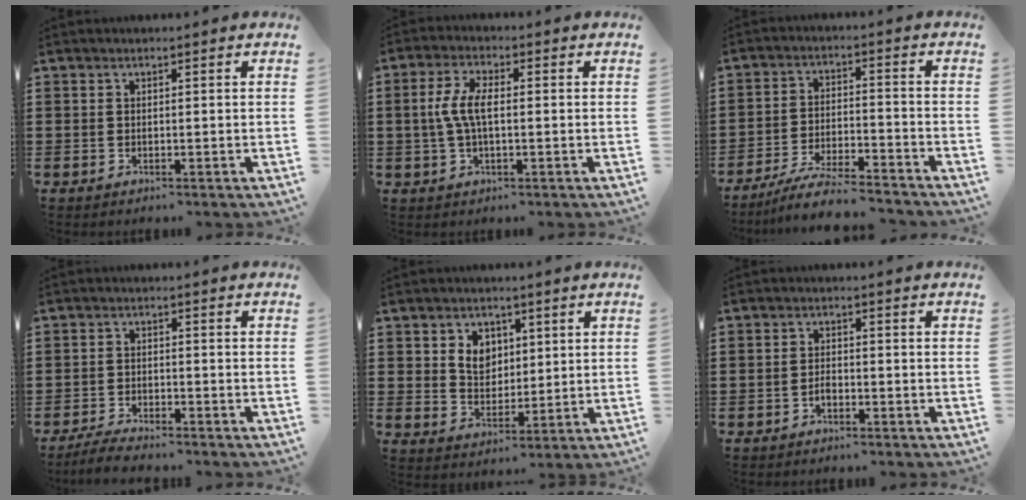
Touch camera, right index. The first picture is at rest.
{"total": 5.7, "force": [-0.1, 2.3, 5.2], "torque": [-0.125, -0.002, -0.012]}
{"total": 6.4, "force": [-6.0, -0.1, 2.3], "torque": [-0.048, -0.006, -0.116]}
{"total": 2.9, "force": [-2.9, 0.1, 0.5], "torque": [-0.018, 0.001, -0.061]}
{"total": 5.0, "force": [1.8, 4.0, 2.3], "torque": [-0.053, 0.011, 0.029]}
{"total": 1.5, "force": [-0.9, 0.8, 0.8], "torque": [-0.018, -0.002, -0.017]}